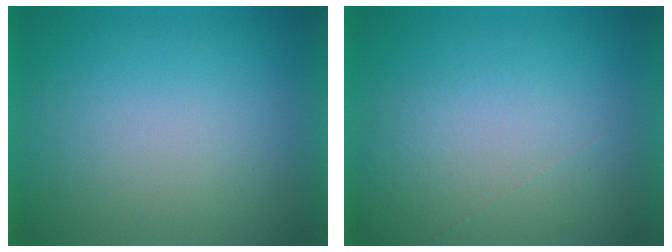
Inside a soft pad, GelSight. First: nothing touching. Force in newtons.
{"total": 1.0}